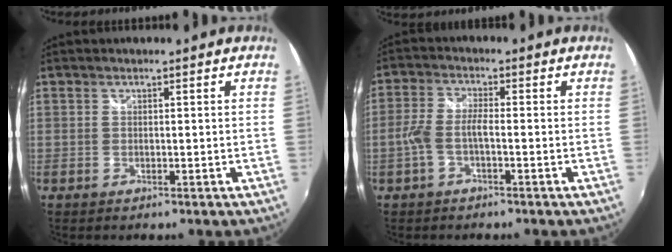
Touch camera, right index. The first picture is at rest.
{"total": 4.6, "force": [-1.6, 1.2, 4.1], "torque": [-0.096, 0.006, -0.031]}